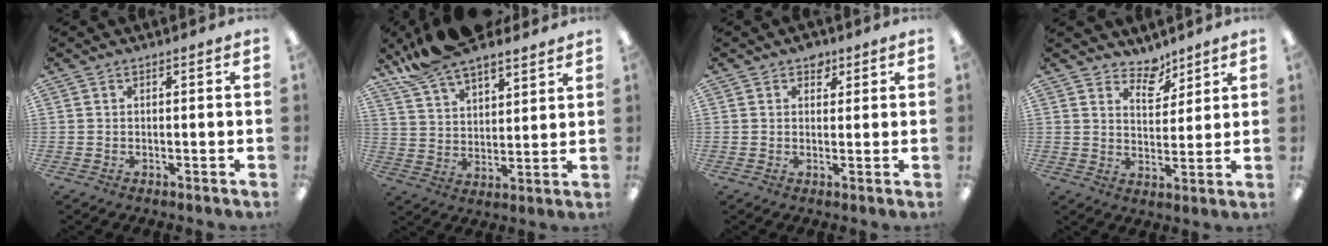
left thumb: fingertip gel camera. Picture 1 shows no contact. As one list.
[{"total": 12.9, "force": [11.1, 4.0, 5.1], "torque": [-0.117, -0.057, 0.207]}, {"total": 3.2, "force": [2.2, 2.2, 0.9], "torque": [0.002, -0.005, 0.036]}, {"total": 6.4, "force": [5.5, 3.0, 1.5], "torque": [-0.016, -0.038, 0.098]}]